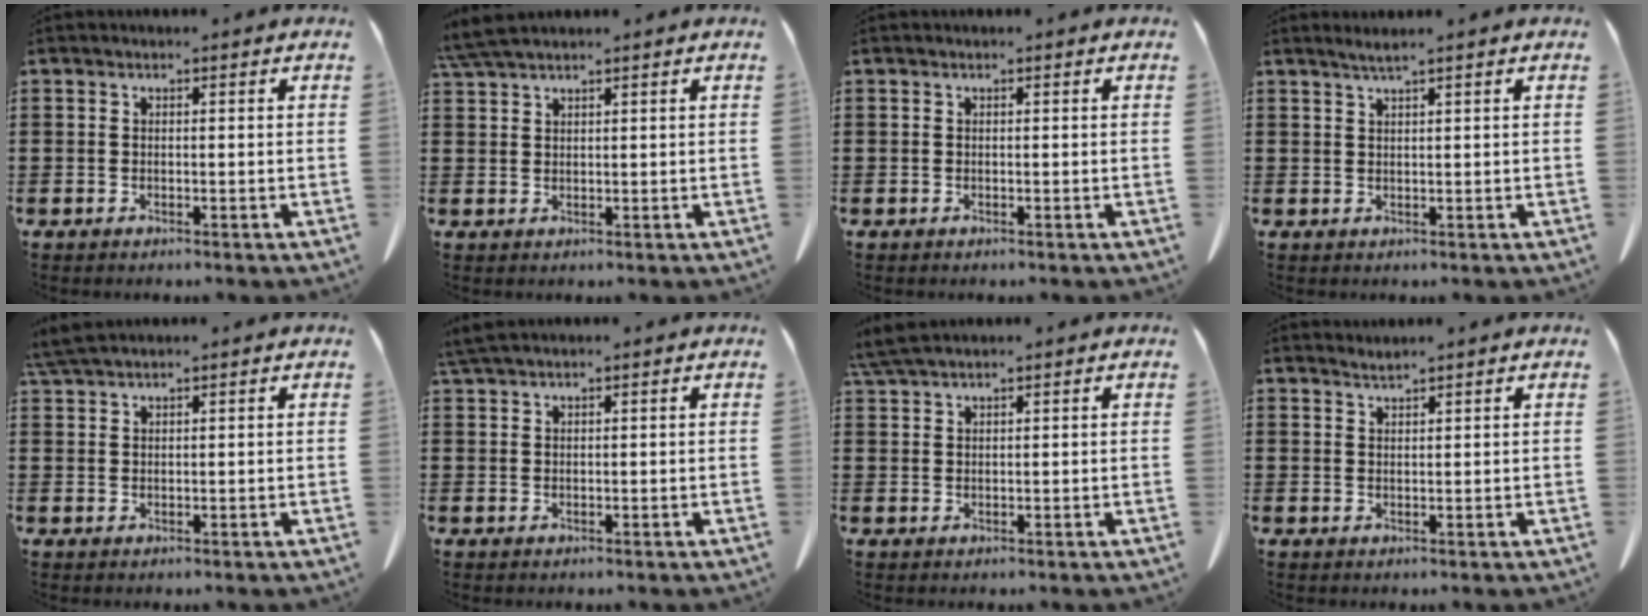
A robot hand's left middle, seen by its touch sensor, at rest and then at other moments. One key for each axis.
{"total": 3.5, "fx": 3.0, "fy": 0.2, "fz": 1.8, "tx": -0.045, "ty": -0.002, "tz": 0.058}
{"total": 0.0}
{"total": 1.6, "fx": 1.3, "fy": -0.3, "fz": 0.9, "tx": -0.018, "ty": -0.003, "tz": 0.026}
{"total": 2.8, "fx": 2.5, "fy": 0.1, "fz": 1.3, "tx": -0.039, "ty": -0.005, "tz": 0.048}
{"total": 1.8, "fx": 1.6, "fy": 0.0, "fz": 0.9, "tx": -0.021, "ty": -0.003, "tz": 0.032}
{"total": 3.1, "fx": 2.7, "fy": 0.2, "fz": 1.6, "tx": -0.039, "ty": -0.002, "tz": 0.054}
{"total": 1.4, "fx": 1.3, "fy": -0.2, "fz": 0.1, "tx": -0.004, "ty": -0.003, "tz": 0.028}